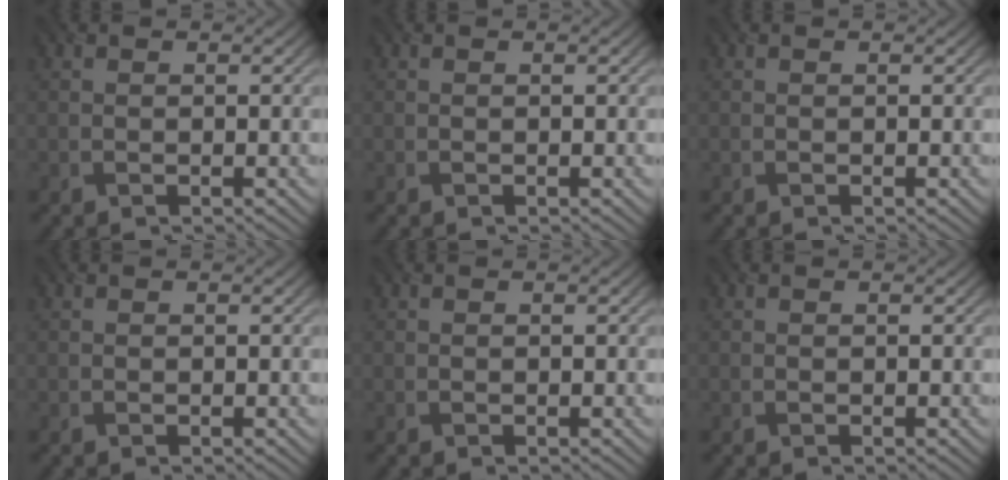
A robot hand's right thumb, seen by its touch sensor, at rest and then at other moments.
{"total": 0.0}
{"total": 0.0}
{"total": 0.0}
{"total": 0.0}
{"total": 0.0}